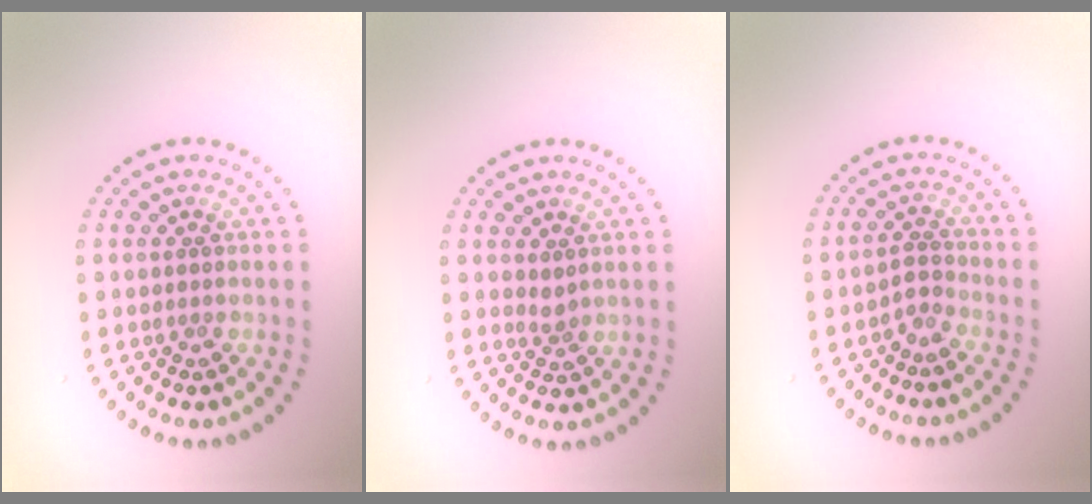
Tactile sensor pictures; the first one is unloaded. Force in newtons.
{"total": 0.9, "press": 0.6, "slide": 0.7}
{"total": 1.6, "press": 1.1, "slide": 1.2}